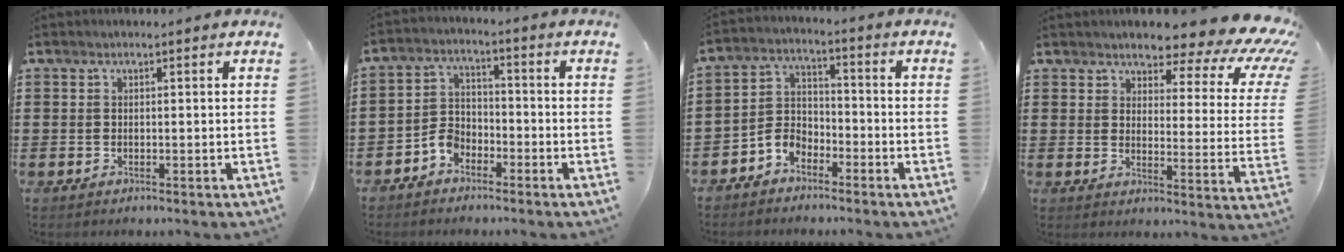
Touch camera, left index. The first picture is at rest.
{"total": 4.1, "force": [-3.2, 2.3, 1.2], "torque": [-0.034, 0.009, -0.066]}
{"total": 4.7, "force": [-3.9, 2.3, 1.1], "torque": [-0.033, 0.010, -0.080]}
{"total": 6.4, "force": [5.3, 1.3, 3.4], "torque": [-0.066, -0.045, 0.084]}